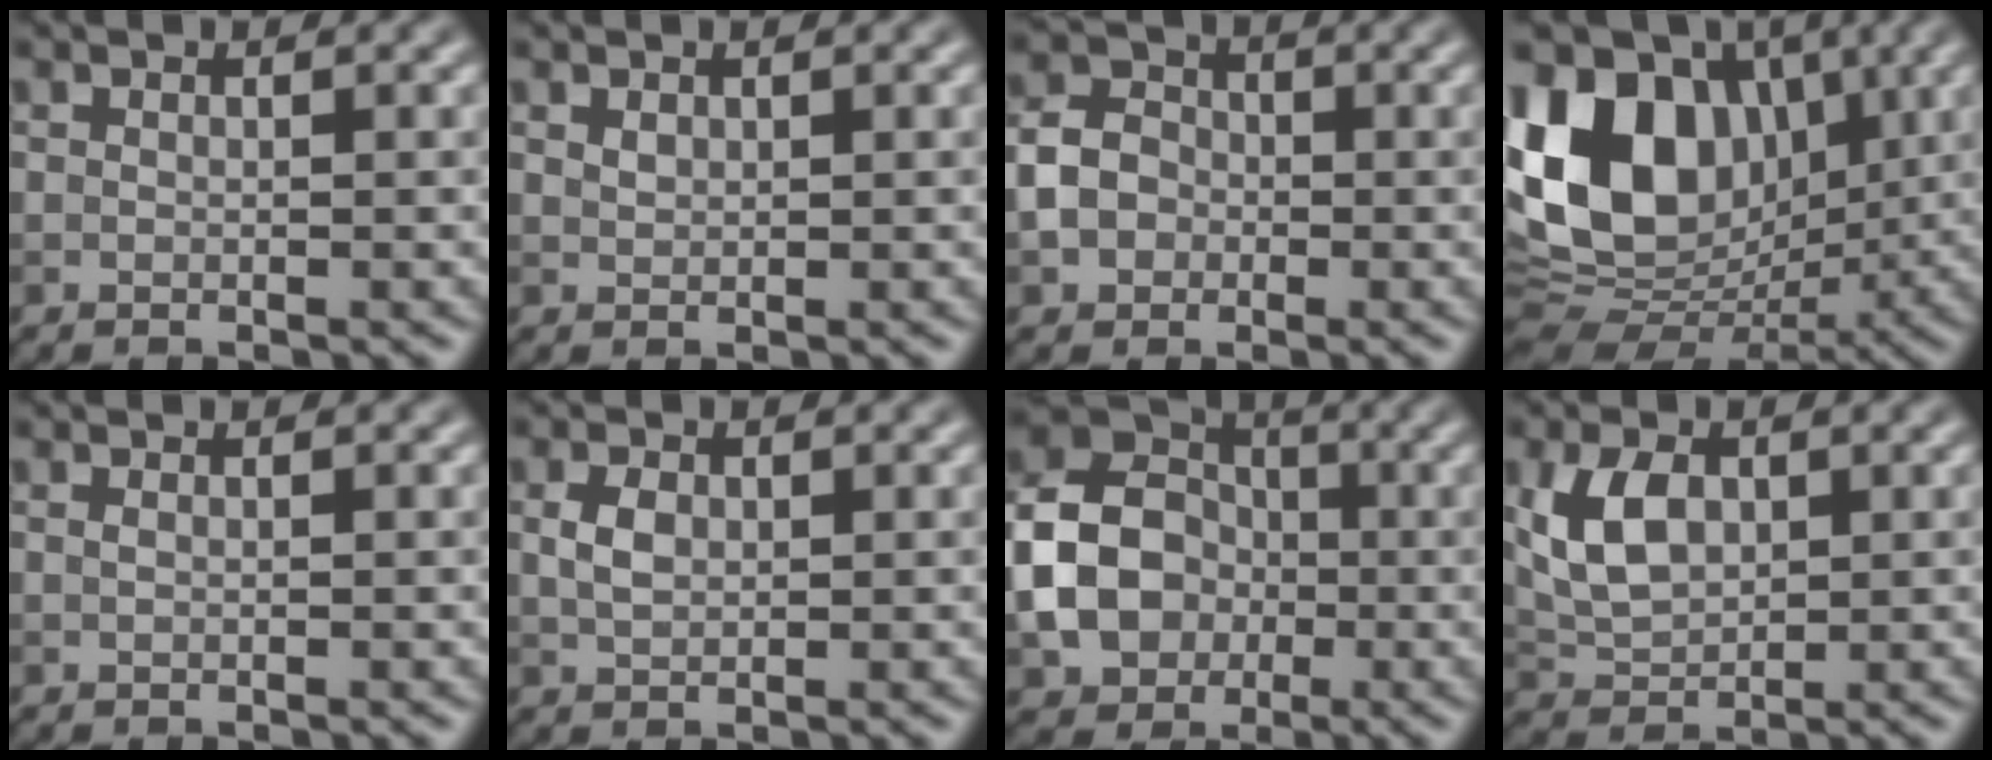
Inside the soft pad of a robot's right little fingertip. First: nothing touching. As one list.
[{"total": 0.7, "force": [0.4, 0.4, 0.4], "torque": [-0.011, 0.000, 0.011]}, {"total": 3.6, "force": [-1.0, 3.0, 1.7], "torque": [-0.032, 0.006, -0.023]}, {"total": 14.2, "force": [3.0, 10.2, 9.4], "torque": [-0.182, 0.021, 0.043]}, {"total": 0.0}, {"total": 1.9, "force": [0.4, 1.3, 1.3], "torque": [-0.030, 0.003, 0.008]}, {"total": 8.0, "force": [-1.6, 6.3, 4.7], "torque": [-0.095, 0.004, -0.038]}, {"total": 4.7, "force": [1.1, 3.0, 3.4], "torque": [-0.077, 0.004, 0.022]}]